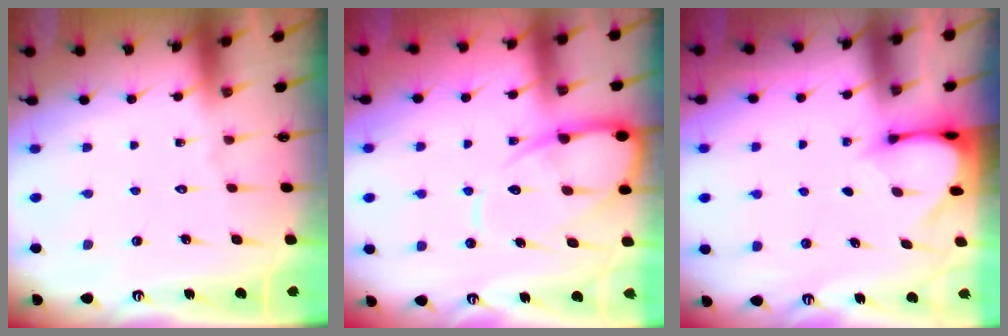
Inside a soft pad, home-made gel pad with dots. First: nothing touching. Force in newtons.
{"total": 11.4, "press": 11.3, "slide": 1.3}
{"total": 3.4, "press": 3.4, "slide": 0.3}